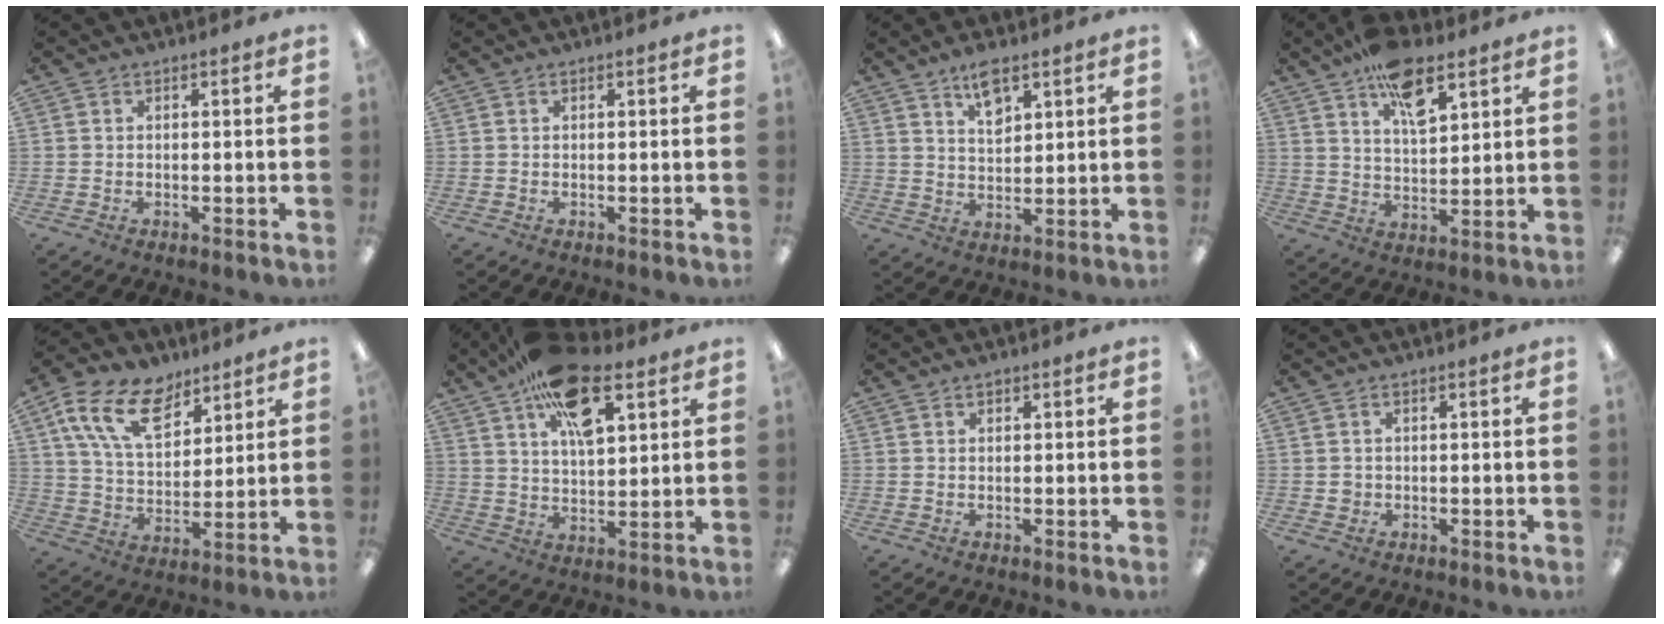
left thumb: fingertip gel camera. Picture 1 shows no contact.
{"total": 0.0}
{"total": 6.8, "force": [4.8, 3.0, 3.9], "torque": [-0.056, -0.021, 0.081]}
{"total": 12.3, "force": [7.5, 5.7, 7.8], "torque": [-0.119, -0.030, 0.131]}
{"total": 16.5, "force": [9.4, 9.9, 9.3], "torque": [-0.173, -0.027, 0.176]}
{"total": 17.9, "force": [9.6, 8.6, 12.4], "torque": [-0.201, -0.028, 0.166]}
{"total": 0.9, "force": [0.7, 0.4, 0.3], "torque": [-0.006, 0.001, 0.013]}
{"total": 1.4, "force": [0.2, 1.3, 0.4], "torque": [-0.002, 0.003, -0.001]}